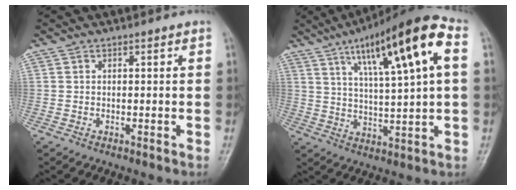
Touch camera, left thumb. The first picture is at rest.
{"total": 19.5, "force": [7.5, 3.8, 17.6], "torque": [-0.270, 0.009, 0.119]}